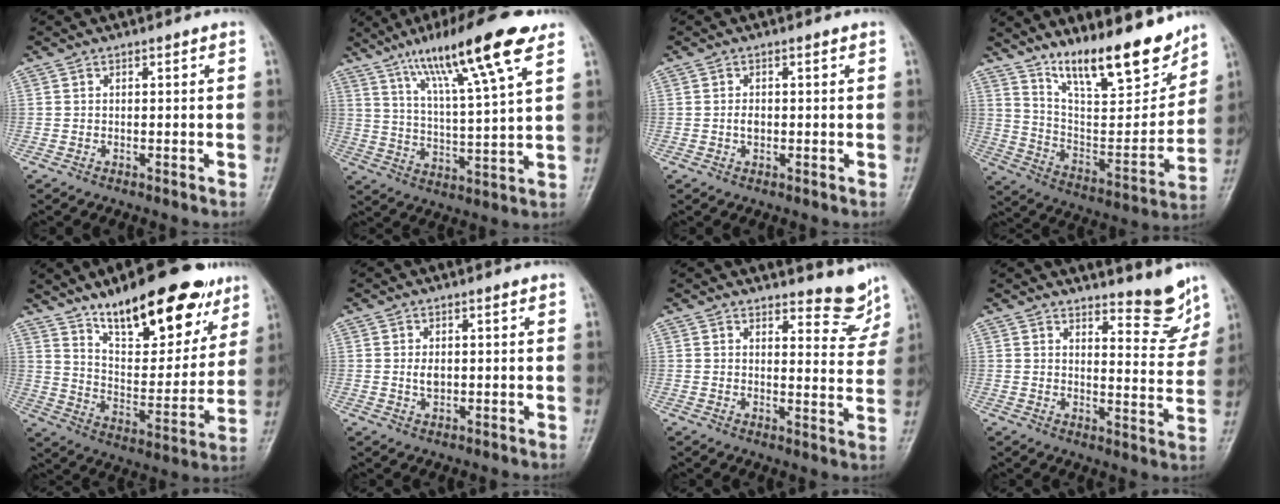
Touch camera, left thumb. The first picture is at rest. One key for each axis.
{"total": 17.6, "fx": 10.4, "fy": 2.4, "fz": 14.0, "tx": -0.228, "ty": -0.034, "tz": 0.176}
{"total": 1.5, "fx": -0.1, "fy": 1.0, "fz": 1.1, "tx": -0.017, "ty": 0.001, "tz": -0.002}
{"total": 20.0, "fx": 14.7, "fy": 5.6, "fz": 12.3, "tx": -0.151, "ty": -0.086, "tz": 0.253}
{"total": 23.2, "fx": 15.1, "fy": 8.9, "fz": 15.2, "tx": -0.175, "ty": -0.063, "tz": 0.242}
{"total": 2.1, "fx": 0.4, "fy": 1.3, "fz": 1.7, "tx": -0.026, "ty": -0.004, "tz": 0.010}
{"total": 8.4, "fx": 7.8, "fy": 2.4, "fz": 2.2, "tx": 0.002, "ty": -0.070, "tz": 0.085}
{"total": 8.8, "fx": 7.6, "fy": 2.1, "fz": 3.9, "tx": -0.027, "ty": -0.073, "tz": 0.101}